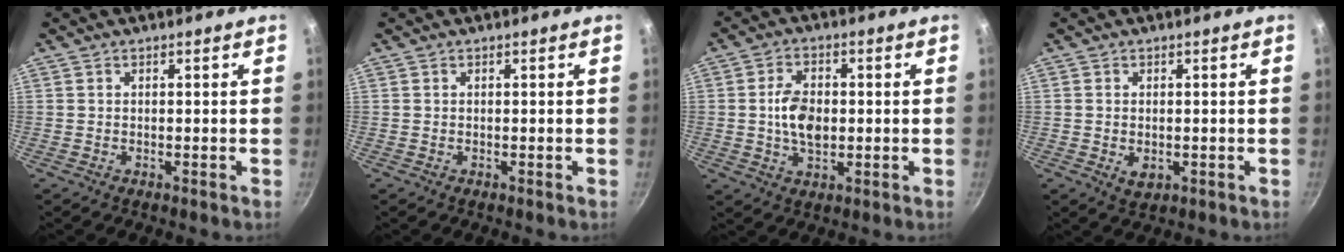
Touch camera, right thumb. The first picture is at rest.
{"total": 0.0}
{"total": 7.6, "force": [0.0, 4.9, 5.9], "torque": [-0.093, 0.004, -0.003]}
{"total": 3.1, "force": [-0.5, 2.1, 2.2], "torque": [-0.036, -0.008, -0.004]}